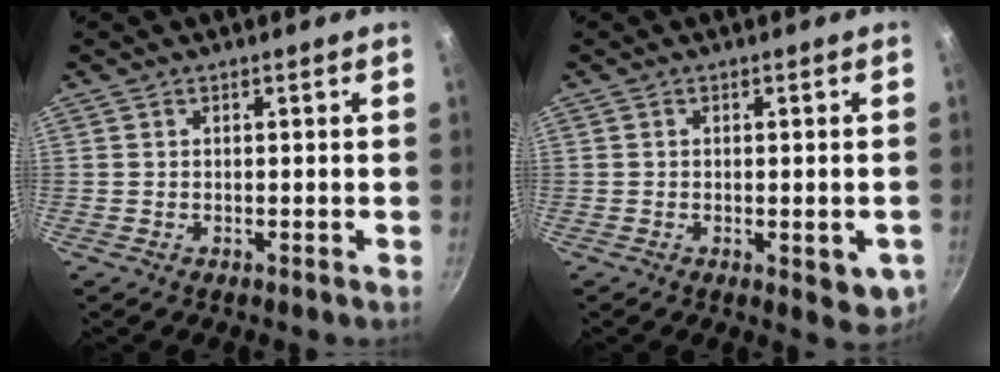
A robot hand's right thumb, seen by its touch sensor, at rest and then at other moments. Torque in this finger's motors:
{"motor_torque": [-0.43, -0.18, -0.18, 0.05, -0.03]}